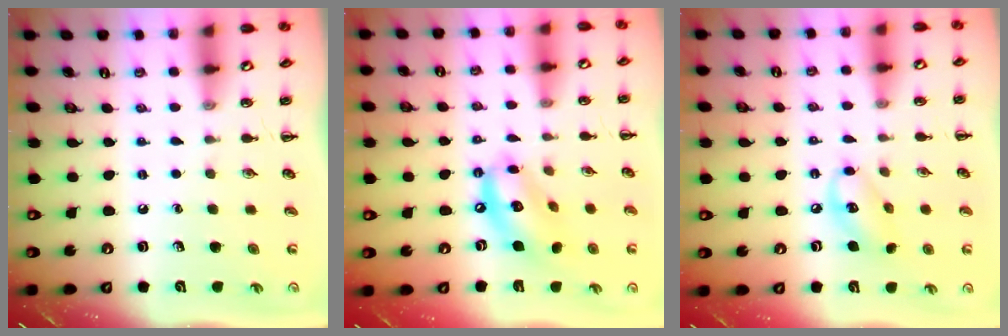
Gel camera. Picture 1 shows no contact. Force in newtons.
{"total": 12.5, "press": 12.2, "slide": 3.0}
{"total": 8.7, "press": 8.6, "slide": 1.3}